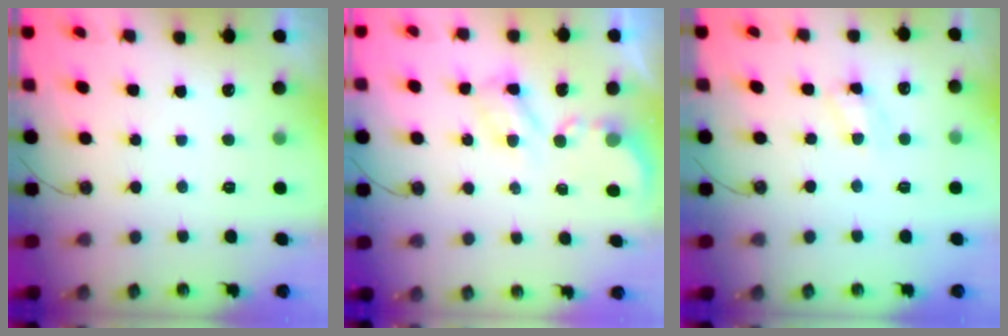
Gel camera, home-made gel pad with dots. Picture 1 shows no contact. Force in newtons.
{"total": 4.4, "press": 4.3, "slide": 0.7}
{"total": 4.9, "press": 4.9, "slide": 0.3}